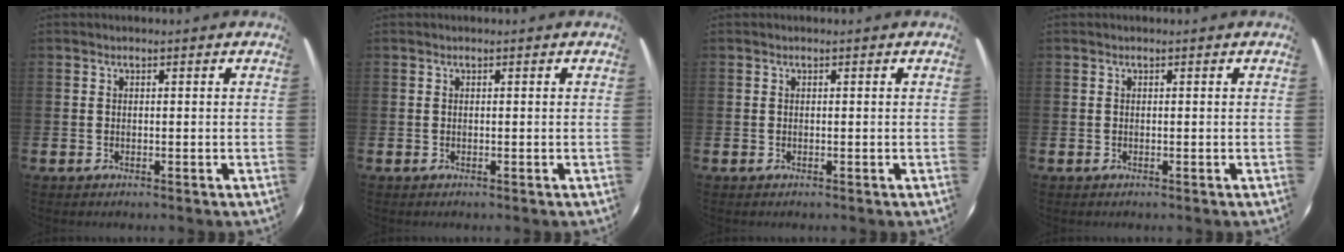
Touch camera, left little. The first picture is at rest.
{"total": 0.0}
{"total": 0.0}
{"total": 0.0}